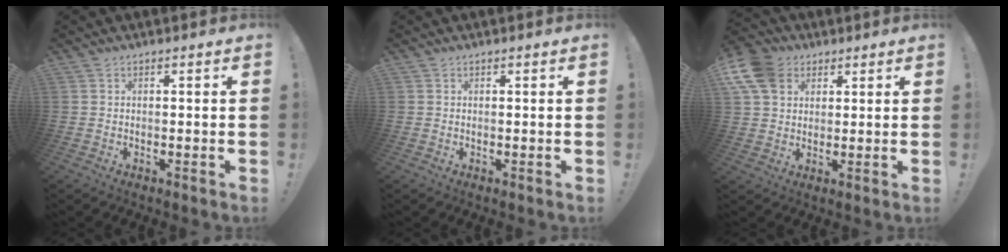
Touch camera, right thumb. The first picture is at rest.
{"total": 0.7, "force": [0.1, 0.7, -0.1], "torque": [0.005, 0.000, 0.001]}
{"total": 11.0, "force": [4.6, 8.4, 5.4], "torque": [-0.107, -0.018, 0.093]}